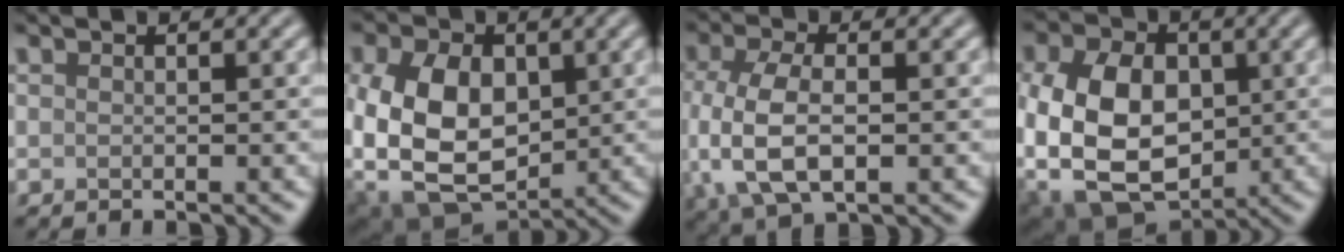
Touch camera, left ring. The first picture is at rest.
{"total": 10.9, "force": [0.0, 7.7, 7.7], "torque": [-0.168, -0.013, 0.004]}
{"total": 6.9, "force": [-0.8, 3.6, 5.8], "torque": [-0.134, -0.007, -0.015]}
{"total": 11.6, "force": [-1.2, 8.2, 8.1], "torque": [-0.171, -0.013, -0.026]}